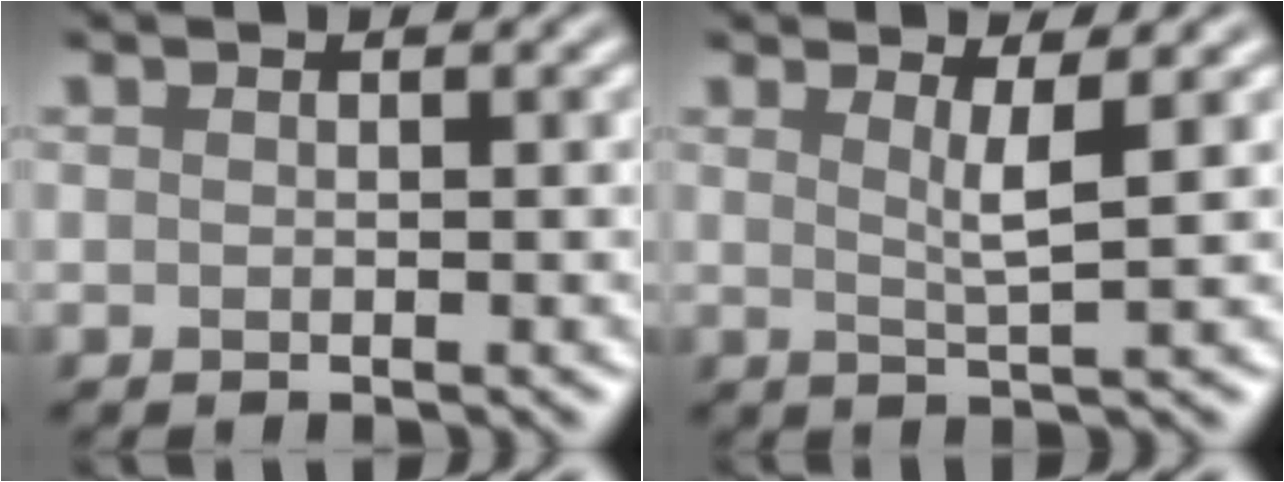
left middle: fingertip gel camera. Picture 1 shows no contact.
{"total": 2.6, "force": [1.0, 0.5, 2.3], "torque": [-0.036, -0.003, 0.015]}